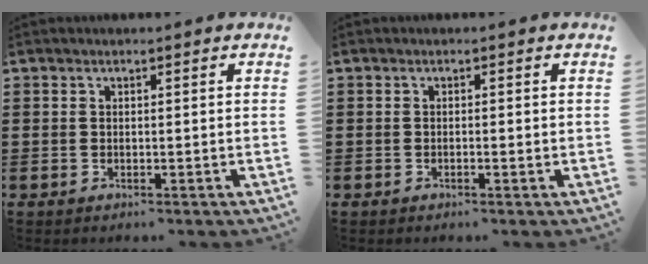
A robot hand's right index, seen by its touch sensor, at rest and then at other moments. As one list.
[{"total": 0.6, "force": [-0.3, 0.1, 0.5], "torque": [-0.010, -0.002, -0.005]}]